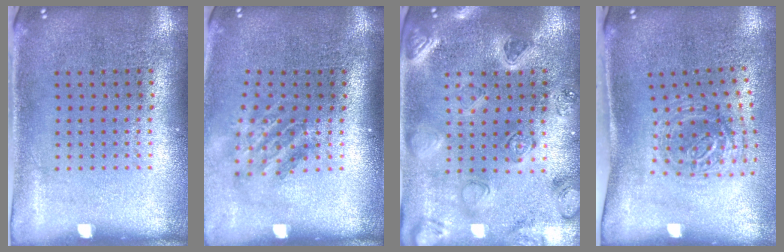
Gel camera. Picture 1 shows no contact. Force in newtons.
{"total": 1.8, "press": 1.2, "slide": 1.3}
{"total": 2.2, "press": 2.2, "slide": 0.2}
{"total": 1.2, "press": 1.1, "slide": 0.6}